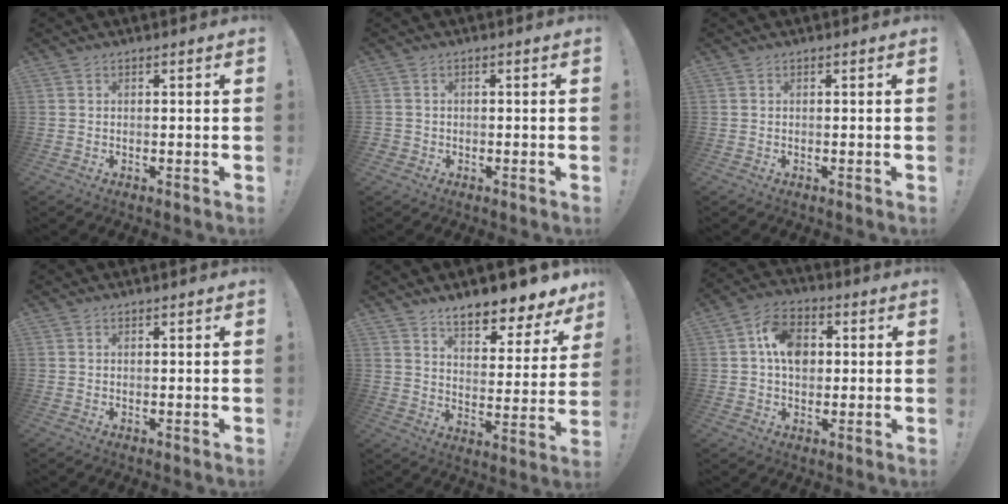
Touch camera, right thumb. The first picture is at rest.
{"total": 1.4, "force": [-0.2, 1.4, 0.3], "torque": [-0.008, 0.005, -0.003]}
{"total": 0.0}
{"total": 0.0}
{"total": 10.1, "force": [8.4, 2.7, 4.9], "torque": [-0.068, -0.074, 0.143]}
{"total": 10.8, "force": [2.1, 7.9, 7.1], "torque": [-0.100, 0.010, 0.041]}